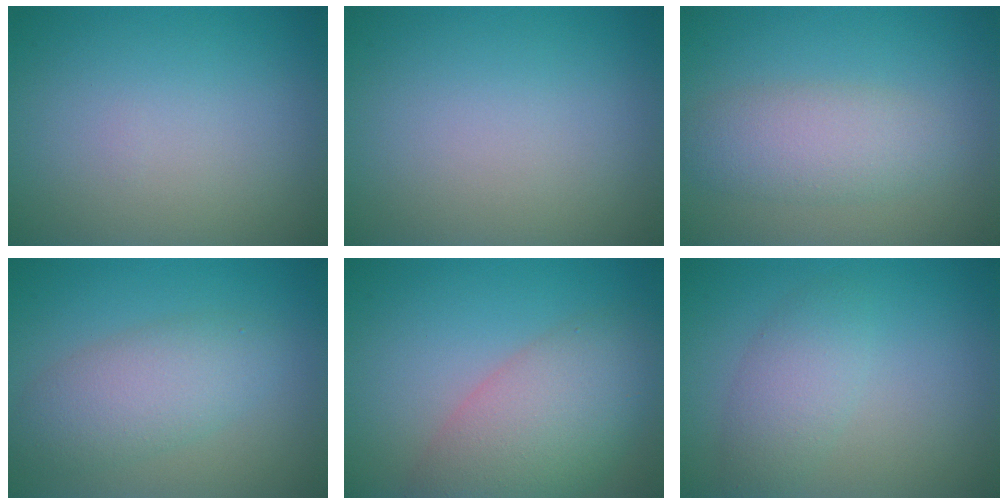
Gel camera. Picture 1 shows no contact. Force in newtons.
{"total": 0.0}
{"total": 3.8, "press": 3.7, "slide": 0.2}
{"total": 4.4, "press": 4.4, "slide": 0.3}
{"total": 7.4, "press": 7.4, "slide": 0.3}
{"total": 2.8, "press": 2.8, "slide": 0.1}